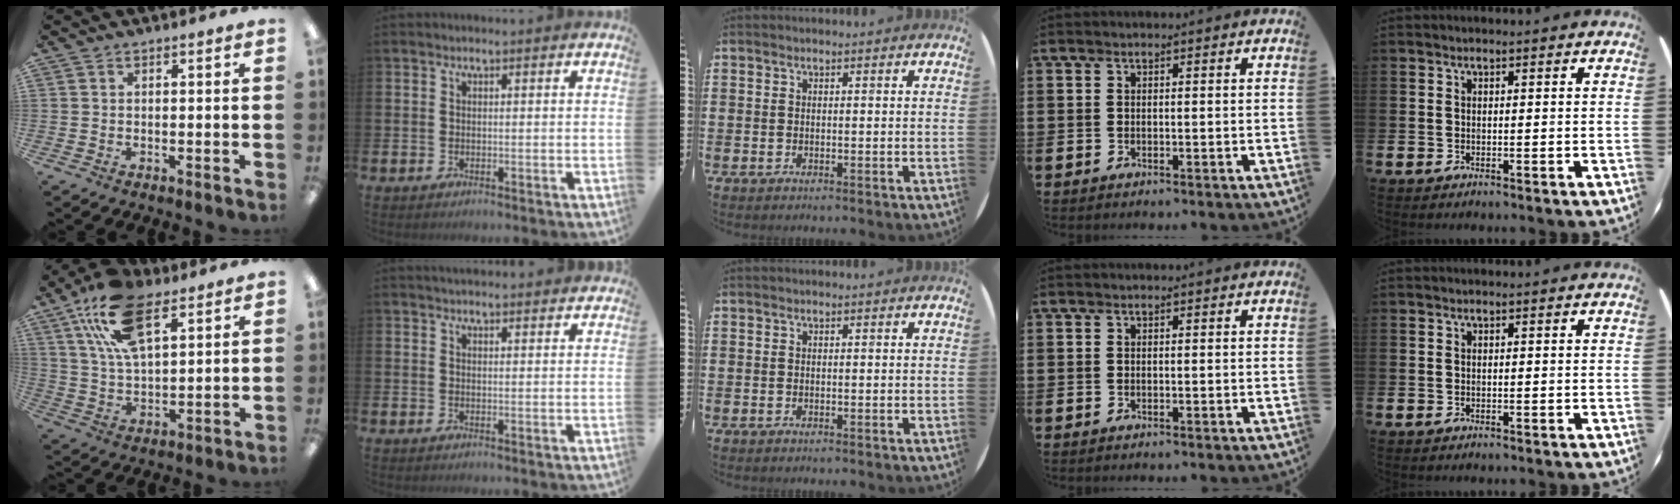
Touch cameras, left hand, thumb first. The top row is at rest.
{"thumb": {"total": 17.1, "force": [9.8, 8.2, 11.4], "torque": [-0.216, -0.021, 0.173]}, "index": {"total": 2.4, "force": [2.4, 0.3, 0.2], "torque": [-0.008, -0.008, 0.044]}}